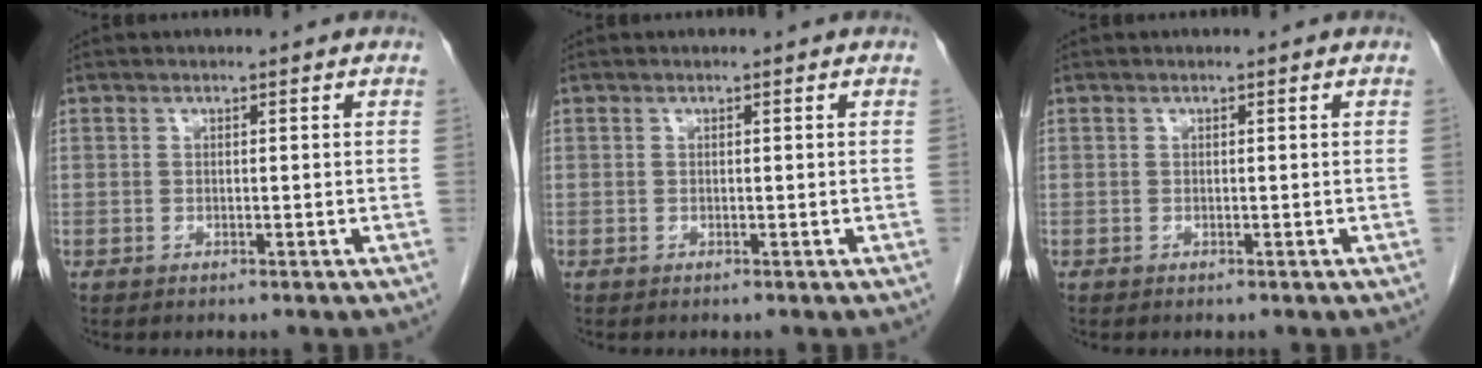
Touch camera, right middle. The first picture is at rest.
{"total": 0.0}
{"total": 0.0}